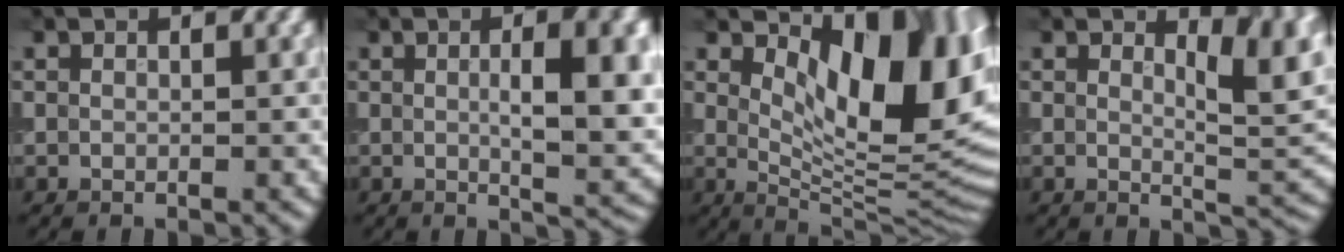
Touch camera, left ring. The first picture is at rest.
{"total": 6.7, "force": [0.1, 1.7, 6.5], "torque": [-0.089, -0.001, 0.011]}
{"total": 11.6, "force": [3.4, 5.2, 9.8], "torque": [-0.123, -0.006, 0.067]}
{"total": 4.9, "force": [1.2, 2.1, 4.2], "torque": [-0.058, -0.007, 0.027]}